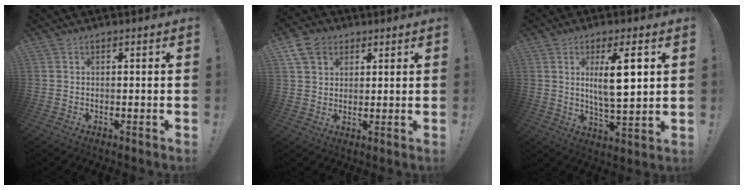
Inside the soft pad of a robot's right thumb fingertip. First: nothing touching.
{"total": 8.5, "force": [4.3, 6.4, 3.5], "torque": [-0.062, -0.009, 0.089]}
{"total": 12.0, "force": [3.0, 2.9, 11.2], "torque": [-0.180, -0.010, 0.043]}